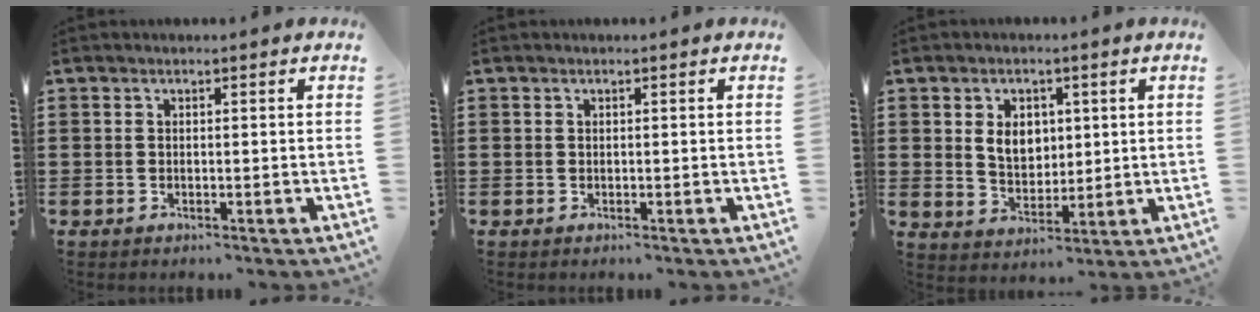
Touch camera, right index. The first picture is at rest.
{"total": 0.0}
{"total": 5.6, "force": [1.1, 4.2, 3.6], "torque": [-0.067, 0.007, 0.014]}